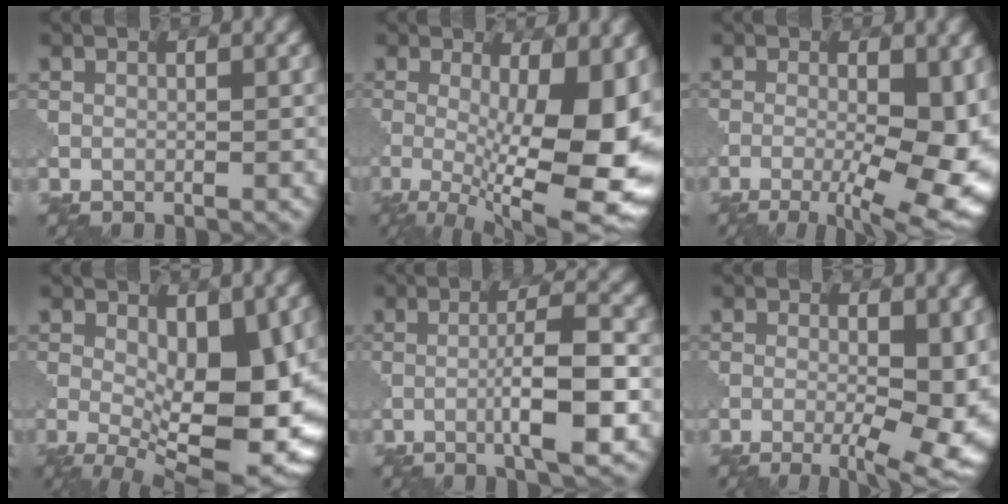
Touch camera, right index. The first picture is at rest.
{"total": 14.6, "force": [-1.8, 4.5, 13.8], "torque": [-0.188, -0.012, -0.012]}
{"total": 12.5, "force": [-3.1, 4.8, 11.1], "torque": [-0.154, -0.008, -0.041]}
{"total": 11.9, "force": [-0.9, 5.0, 10.8], "torque": [-0.163, -0.019, -0.009]}
{"total": 6.1, "force": [-1.6, 0.8, 5.8], "torque": [-0.090, 0.011, -0.033]}
{"total": 10.9, "force": [-1.9, 4.6, 9.7], "torque": [-0.122, -0.010, -0.017]}